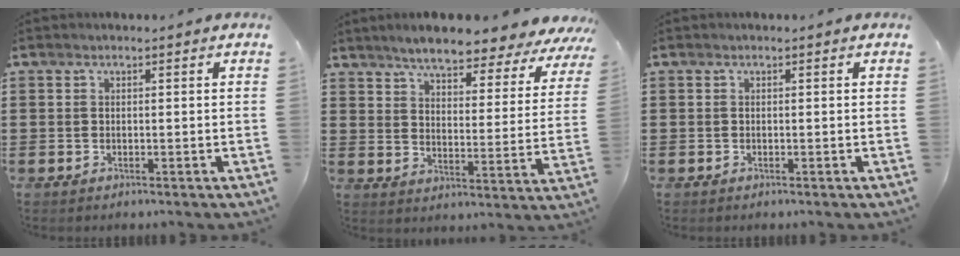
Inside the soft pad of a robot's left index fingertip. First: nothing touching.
{"total": 6.5, "force": [6.0, 0.8, 2.4], "torque": [-0.067, -0.037, 0.101]}
{"total": 0.0}